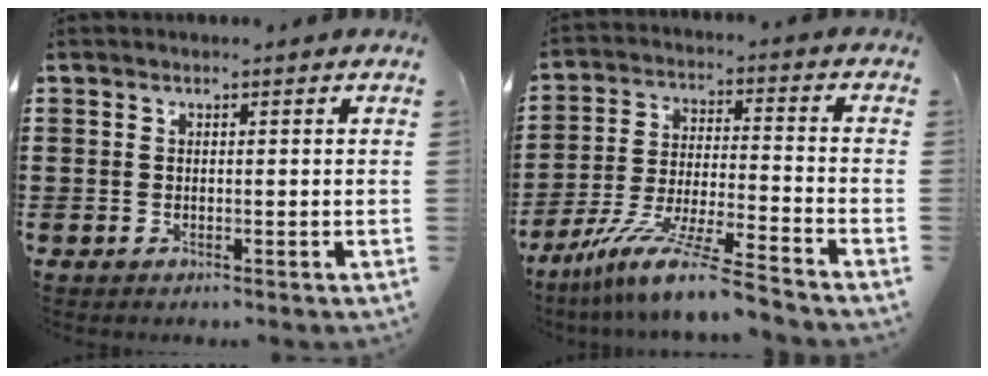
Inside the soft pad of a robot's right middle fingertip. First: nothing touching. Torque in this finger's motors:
{"motor_torque": [2.14, 0.00, 0.28, 0.17]}